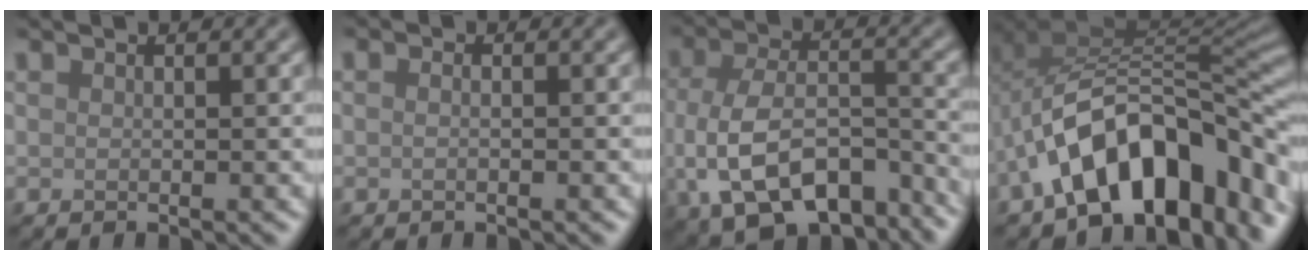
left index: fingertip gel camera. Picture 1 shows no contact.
{"total": 1.2, "force": [0.2, 0.7, 1.0], "torque": [-0.005, -0.005, -0.013]}
{"total": 11.5, "force": [-4.7, 6.5, 8.2], "torque": [-0.163, -0.014, -0.076]}
{"total": 14.3, "force": [-4.9, 8.9, 10.0], "torque": [-0.137, 0.011, -0.090]}